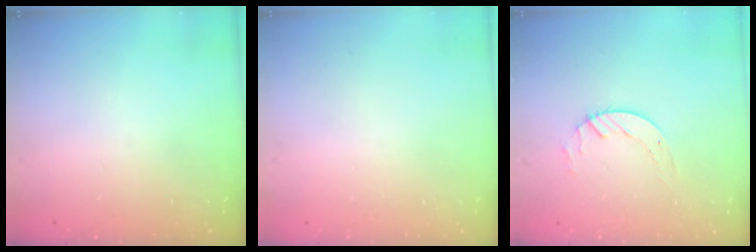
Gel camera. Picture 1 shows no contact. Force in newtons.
{"total": 0.0}
{"total": 4.2, "press": 4.1, "slide": 0.4}